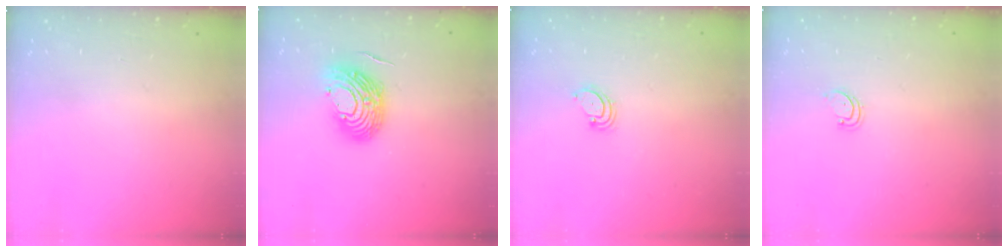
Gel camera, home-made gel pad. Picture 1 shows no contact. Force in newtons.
{"total": 12.6, "press": 12.5, "slide": 1.7}
{"total": 3.0, "press": 3.0, "slide": 0.4}
{"total": 1.9, "press": 1.9, "slide": 0.2}